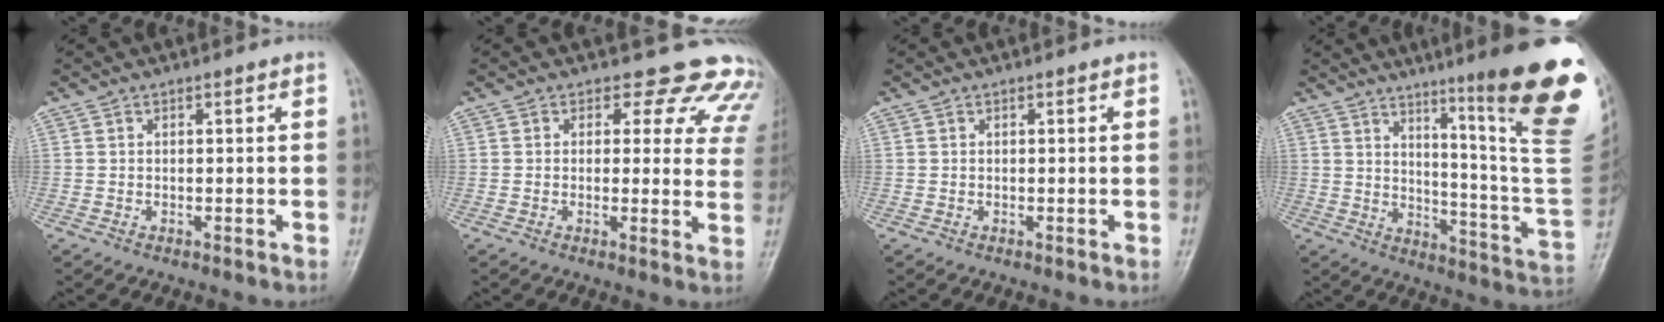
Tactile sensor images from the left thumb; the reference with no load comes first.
{"total": 12.7, "force": [11.1, 5.9, 2.0], "torque": [0.035, -0.066, 0.091]}
{"total": 0.0}
{"total": 24.5, "force": [12.7, 2.4, 20.9], "torque": [-0.232, -0.070, 0.182]}